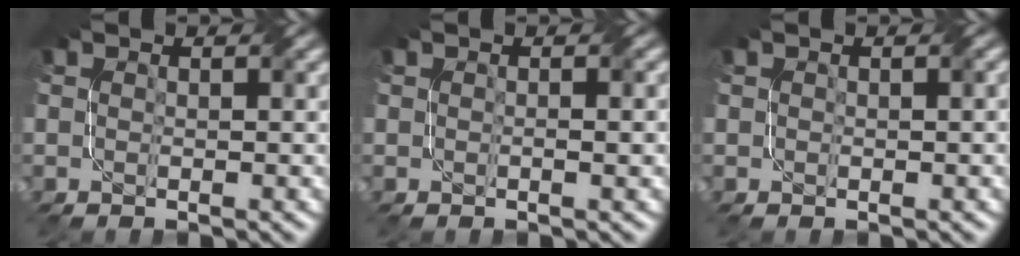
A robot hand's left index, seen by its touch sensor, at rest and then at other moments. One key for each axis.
{"total": 1.0, "fx": -0.1, "fy": 0.2, "fz": 1.0, "tx": -0.016, "ty": -0.002, "tz": -0.001}
{"total": 0.7, "fx": 0.3, "fy": 0.4, "fz": 0.4, "tx": -0.006, "ty": 0.001, "tz": 0.004}